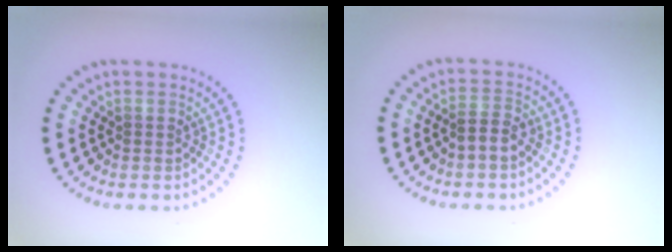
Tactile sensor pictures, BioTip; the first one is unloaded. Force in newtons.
{"total": 1.9, "press": 1.7, "slide": 0.8}